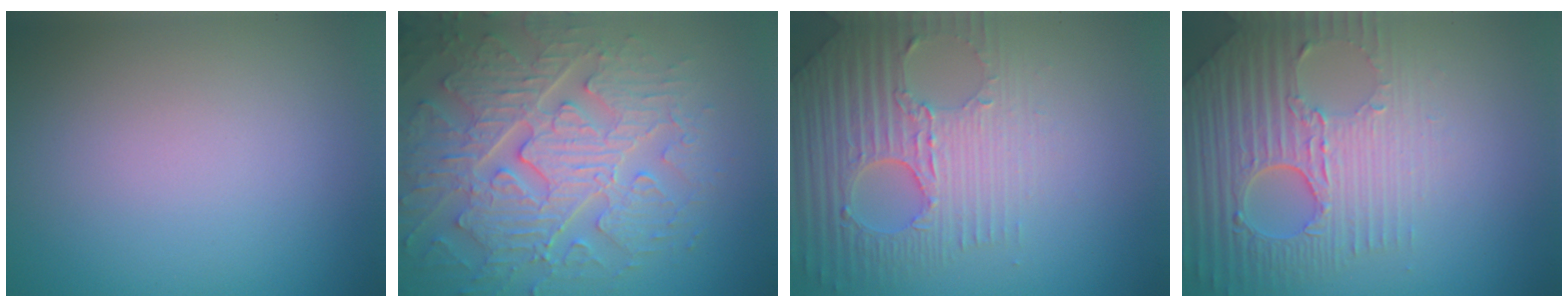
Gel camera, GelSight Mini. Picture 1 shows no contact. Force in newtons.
{"total": 8.6, "press": 6.5, "slide": 5.6}
{"total": 7.0, "press": 5.2, "slide": 4.6}
{"total": 8.0, "press": 5.7, "slide": 5.6}